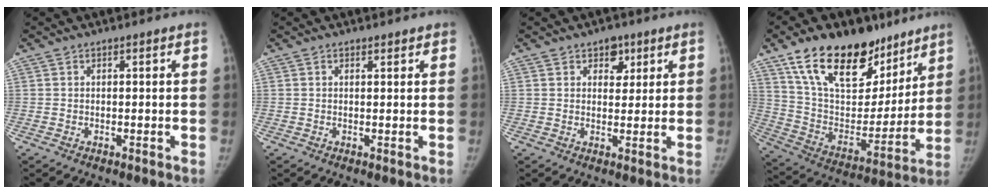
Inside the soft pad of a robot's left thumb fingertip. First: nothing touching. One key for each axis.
{"total": 1.1, "fx": 0.9, "fy": 0.5, "fz": 0.4, "tx": 0.001, "ty": -0.005, "tz": 0.011}
{"total": 4.2, "fx": 2.3, "fy": 2.8, "fz": 2.0, "tx": 0.001, "ty": -0.011, "tz": 0.033}
{"total": 26.2, "fx": 16.9, "fy": 14.0, "fz": 14.4, "tx": -0.197, "ty": -0.048, "tz": 0.289}